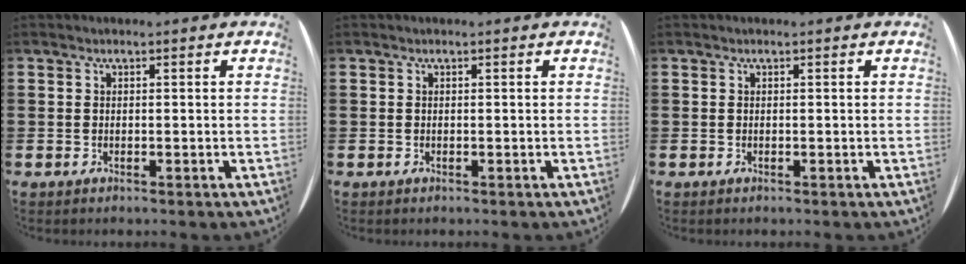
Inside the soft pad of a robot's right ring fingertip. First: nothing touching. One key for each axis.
{"total": 0.0}
{"total": 0.0}